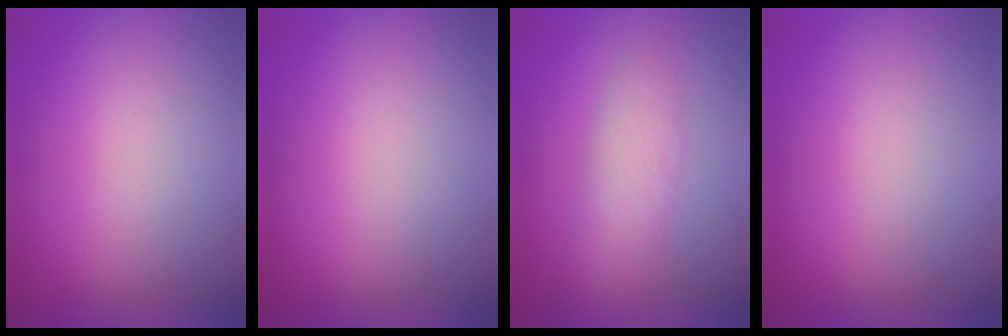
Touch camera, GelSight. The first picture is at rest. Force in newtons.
{"total": 0.0}
{"total": 3.1}
{"total": 0.0}